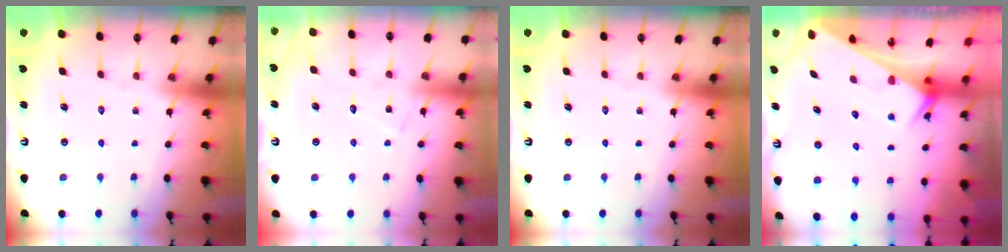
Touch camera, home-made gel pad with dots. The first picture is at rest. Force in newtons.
{"total": 8.5, "press": 8.5, "slide": 0.4}
{"total": 0.0}
{"total": 2.5, "press": 2.5, "slide": 0.1}